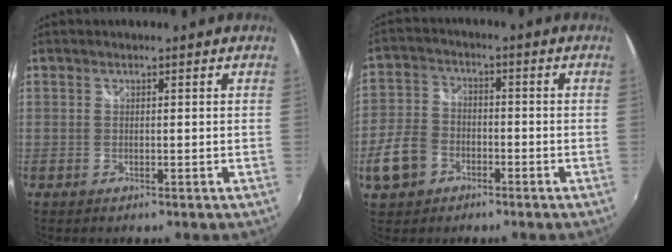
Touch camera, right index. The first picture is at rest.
{"total": 8.7, "force": [-4.0, 6.6, 4.0], "torque": [-0.100, 0.012, -0.076]}